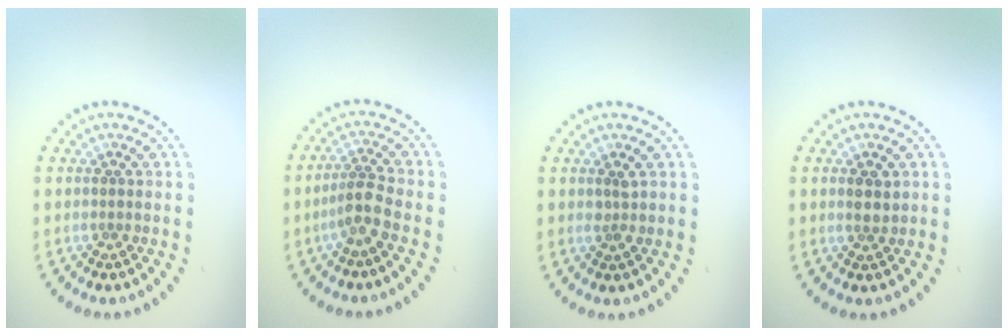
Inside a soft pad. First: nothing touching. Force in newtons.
{"total": 2.5, "press": 1.9, "slide": 1.6}
{"total": 0.7, "press": 0.7, "slide": 0.2}
{"total": 1.5, "press": 1.5, "slide": 0.5}